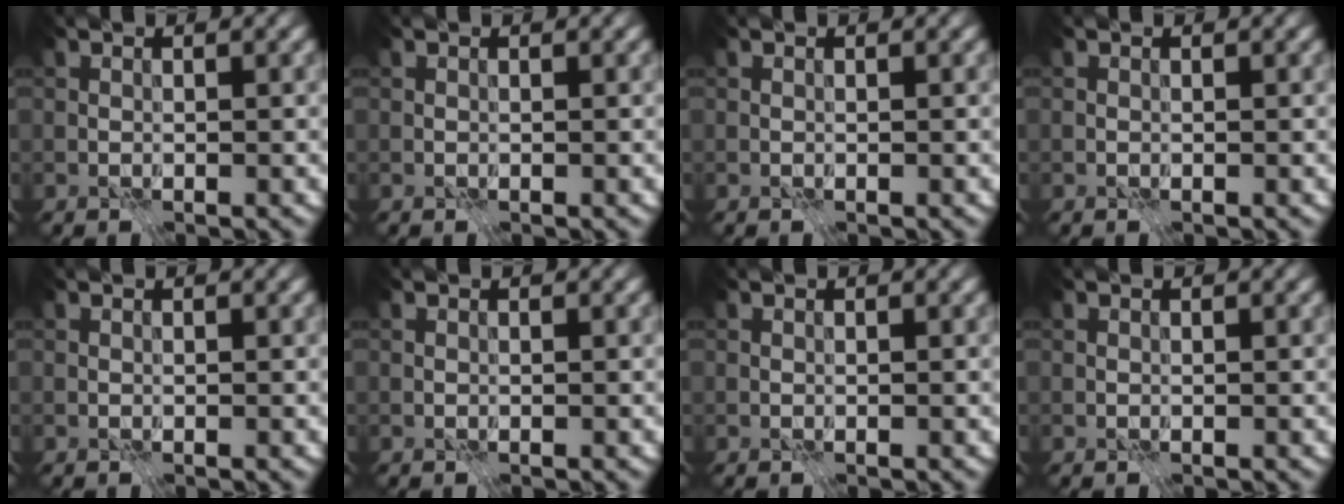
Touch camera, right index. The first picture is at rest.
{"total": 0.0}
{"total": 0.0}
{"total": 0.0}
{"total": 0.0}
{"total": 0.0}
{"total": 0.0}
{"total": 0.0}